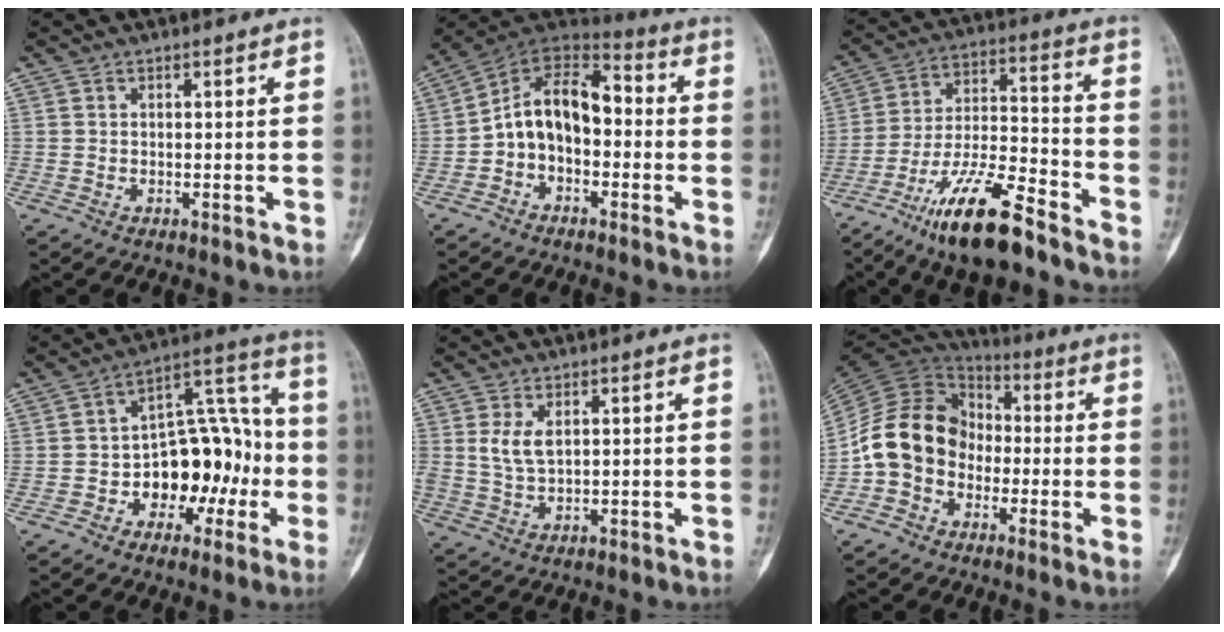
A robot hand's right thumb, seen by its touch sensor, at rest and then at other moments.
{"total": 13.0, "force": [-1.5, 8.7, 9.6], "torque": [-0.132, 0.054, -0.039]}
{"total": 16.7, "force": [-11.5, 4.4, 11.4], "torque": [-0.206, 0.070, -0.204]}
{"total": 16.8, "force": [-3.8, 10.6, 12.5], "torque": [-0.137, 0.059, -0.055]}
{"total": 4.2, "force": [1.3, 1.9, 3.4], "torque": [-0.070, -0.005, 0.034]}
{"total": 13.9, "force": [-2.7, 11.4, 7.6], "torque": [-0.124, 0.050, -0.063]}